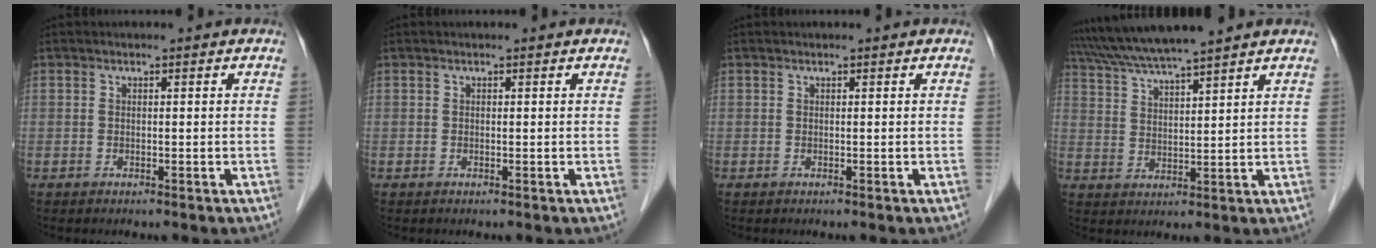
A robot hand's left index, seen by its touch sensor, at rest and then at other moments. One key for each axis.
{"total": 0.0}
{"total": 0.0}
{"total": 9.9, "fx": 8.8, "fy": -0.9, "fz": 4.5, "tx": -0.084, "ty": 0.024, "tz": 0.154}